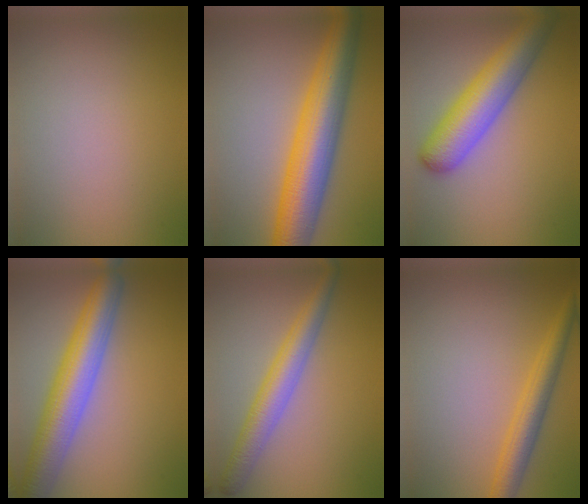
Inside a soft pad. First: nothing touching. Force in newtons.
{"total": 10.1, "press": 10.1, "slide": 0.1}
{"total": 7.4, "press": 7.4, "slide": 0.3}
{"total": 7.8, "press": 7.8, "slide": 0.3}
{"total": 4.4, "press": 4.4, "slide": 0.1}
{"total": 3.9, "press": 3.9, "slide": 0.2}